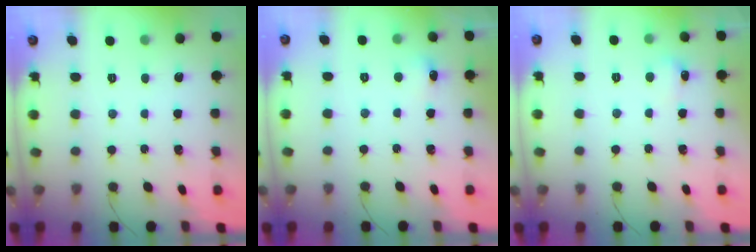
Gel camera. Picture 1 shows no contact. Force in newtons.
{"total": 5.1, "press": 4.9, "slide": 1.3}
{"total": 4.7, "press": 4.5, "slide": 1.3}